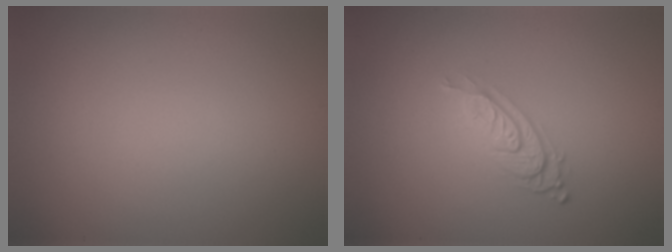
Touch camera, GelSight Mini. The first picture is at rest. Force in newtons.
{"total": 3.0, "press": 2.0, "slide": 2.2}